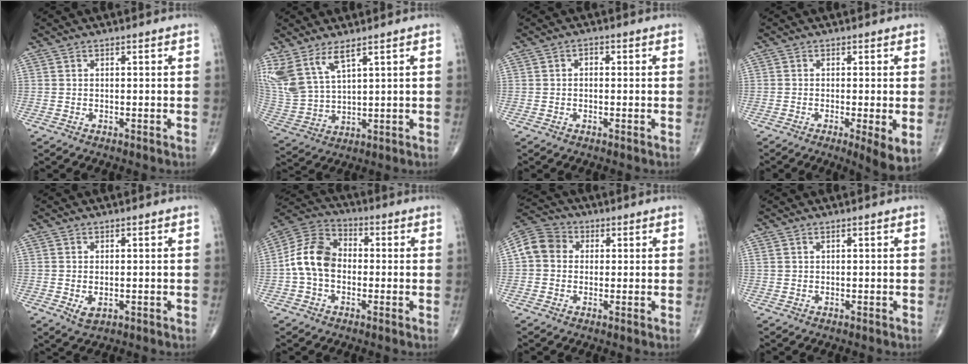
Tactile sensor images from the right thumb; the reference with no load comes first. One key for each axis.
{"total": 11.1, "fx": 6.8, "fy": 4.3, "fz": 7.6, "tx": -0.173, "ty": -0.026, "tz": 0.156}
{"total": 1.3, "fx": 0.1, "fy": 0.9, "fz": 0.9, "tx": -0.009, "ty": 0.007, "tz": -0.002}
{"total": 5.3, "fx": -1.1, "fy": 1.0, "fz": 5.1, "tx": -0.086, "ty": -0.017, "tz": -0.023}
{"total": 2.3, "fx": -0.5, "fy": 1.4, "fz": 1.8, "tx": -0.026, "ty": -0.004, "tz": -0.002}
{"total": 10.9, "fx": -1.1, "fy": 7.9, "fz": 7.4, "tx": -0.133, "ty": 0.035, "tz": -0.036}
{"total": 7.3, "fx": 0.6, "fy": 6.3, "fz": 3.5, "tx": -0.056, "ty": 0.021, "tz": -0.002}
{"total": 0.6, "fx": 0.4, "fy": 0.2, "fz": 0.4, "tx": -0.010, "ty": 0.008, "tz": 0.011}